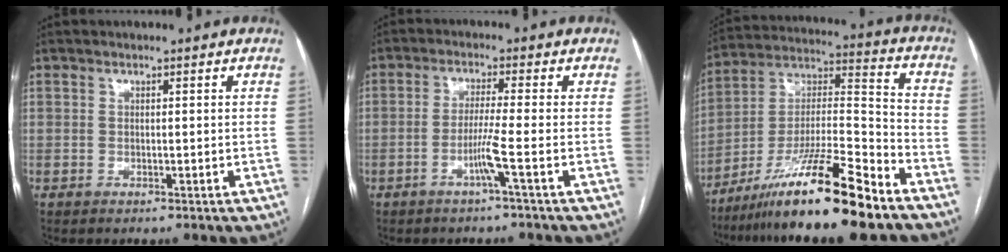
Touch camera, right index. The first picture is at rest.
{"total": 4.1, "force": [-1.9, -1.3, 3.5], "torque": [-0.069, -0.002, -0.039]}
{"total": 18.6, "force": [-13.6, -0.2, 12.7], "torque": [-0.245, -0.018, -0.240]}